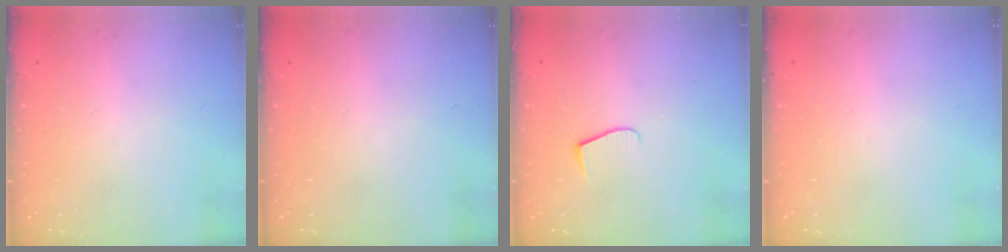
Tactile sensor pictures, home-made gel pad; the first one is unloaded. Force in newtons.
{"total": 0.0}
{"total": 6.2, "press": 6.2, "slide": 0.4}
{"total": 0.0}